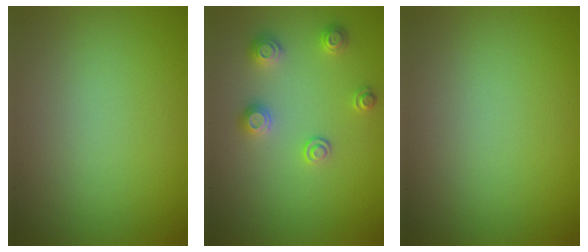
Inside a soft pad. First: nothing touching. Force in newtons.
{"total": 2.5, "press": 2.5, "slide": 0.3}
{"total": 0.0}